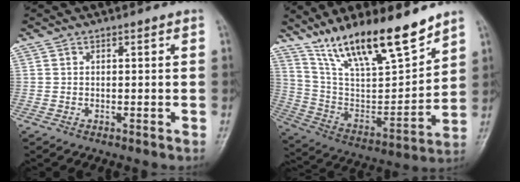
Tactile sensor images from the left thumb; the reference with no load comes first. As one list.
[{"total": 20.6, "force": [15.2, 5.2, 12.9], "torque": [-0.192, -0.071, 0.281]}]